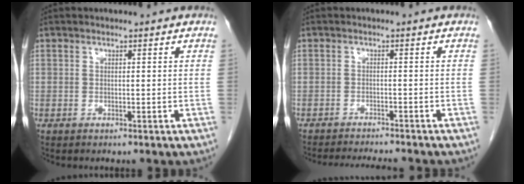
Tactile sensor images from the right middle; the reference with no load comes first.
{"total": 8.3, "force": [-7.8, 0.5, 2.9], "torque": [-0.039, -0.012, -0.110]}